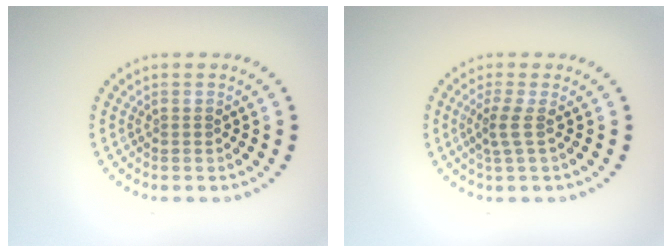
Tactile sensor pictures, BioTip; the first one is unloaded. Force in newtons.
{"total": 1.9, "press": 1.2, "slide": 1.4}